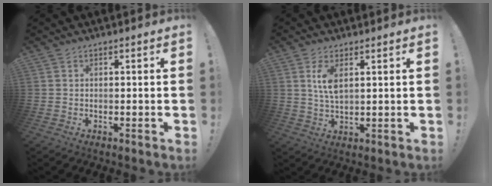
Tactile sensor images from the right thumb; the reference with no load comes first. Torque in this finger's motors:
{"motor_torque": [-0.26, 0.52, 0.64, -0.11, 0.25]}